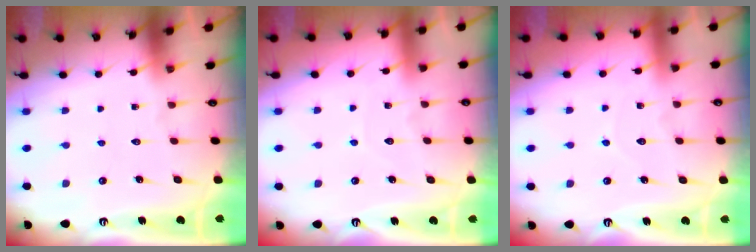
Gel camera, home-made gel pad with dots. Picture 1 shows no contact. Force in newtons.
{"total": 3.8, "press": 3.8, "slide": 0.4}
{"total": 3.4, "press": 3.4, "slide": 0.4}